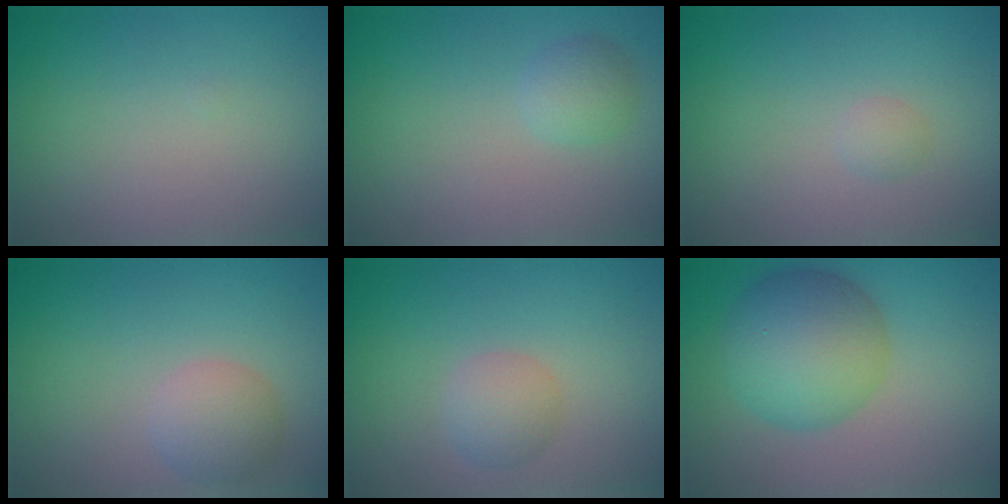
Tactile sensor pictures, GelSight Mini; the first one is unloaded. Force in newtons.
{"total": 1.8, "press": 1.8, "slide": 0.1}
{"total": 0.8, "press": 0.8, "slide": 0.1}
{"total": 2.7, "press": 2.7, "slide": 0.1}
{"total": 2.3, "press": 2.3, "slide": 0.0}
{"total": 7.5, "press": 7.5, "slide": 0.2}